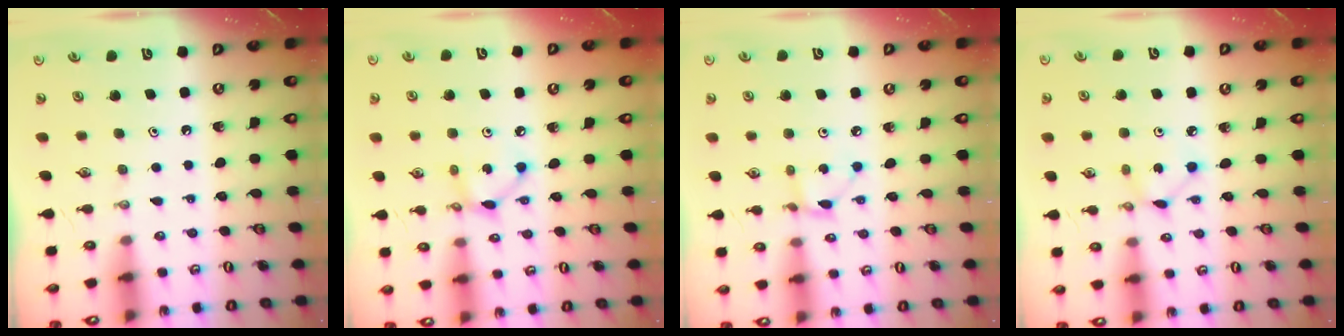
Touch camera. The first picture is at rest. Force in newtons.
{"total": 5.2, "press": 5.2, "slide": 0.2}
{"total": 2.9, "press": 2.9, "slide": 0.2}
{"total": 2.3, "press": 2.3, "slide": 0.2}